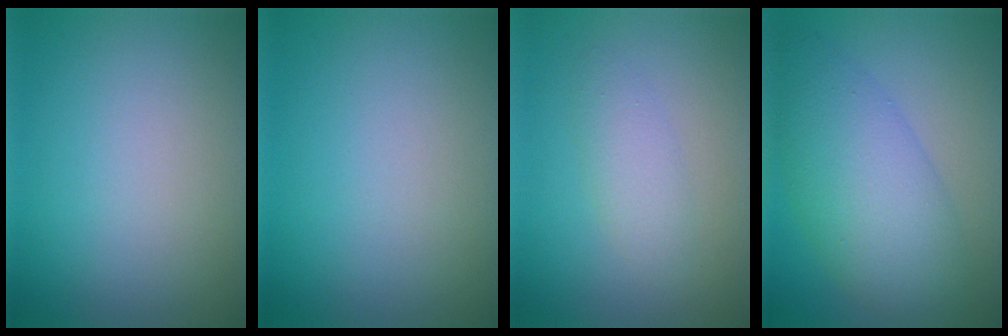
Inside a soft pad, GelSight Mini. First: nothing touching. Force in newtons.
{"total": 0.0}
{"total": 2.1, "press": 2.1, "slide": 0.1}
{"total": 7.3, "press": 7.3, "slide": 0.1}